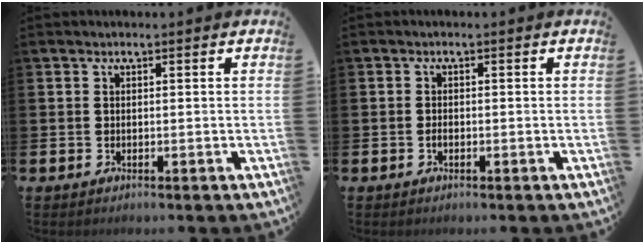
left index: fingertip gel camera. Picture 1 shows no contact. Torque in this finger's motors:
{"motor_torque": [0.15, 0.14, 0.00, 0.00]}